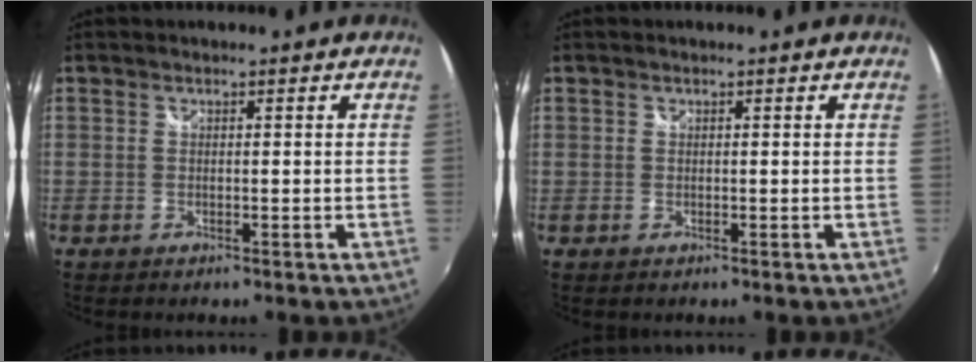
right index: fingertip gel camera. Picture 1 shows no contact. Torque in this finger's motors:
{"motor_torque": [-0.46, 0.26, -0.83, -0.21]}